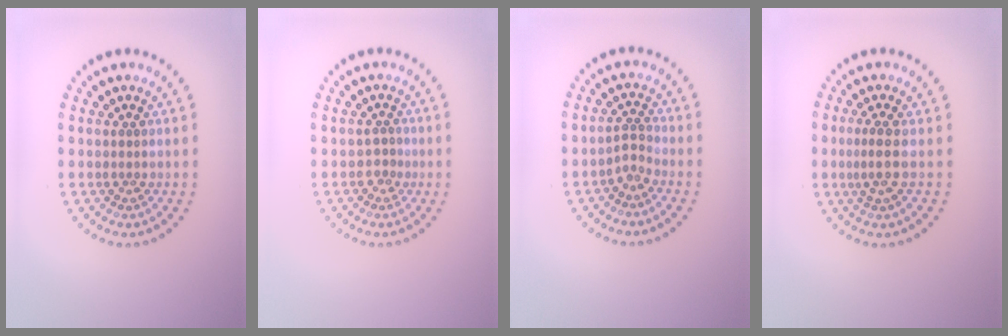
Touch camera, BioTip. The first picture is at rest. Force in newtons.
{"total": 1.1, "press": 0.8, "slide": 0.8}
{"total": 1.6, "press": 1.0, "slide": 1.2}
{"total": 2.1, "press": 1.6, "slide": 1.3}